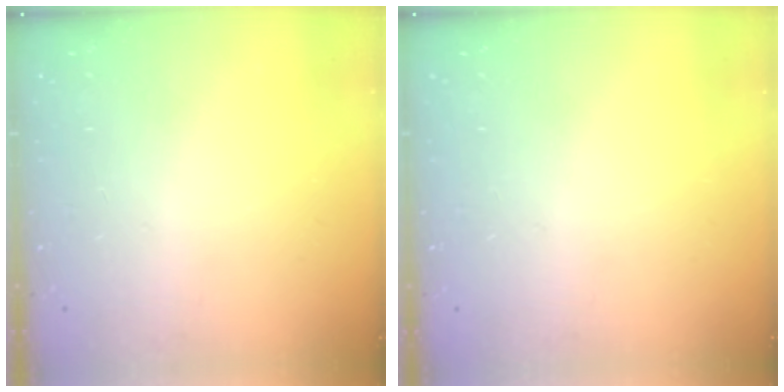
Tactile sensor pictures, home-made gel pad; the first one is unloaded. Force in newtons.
{"total": 0.0}